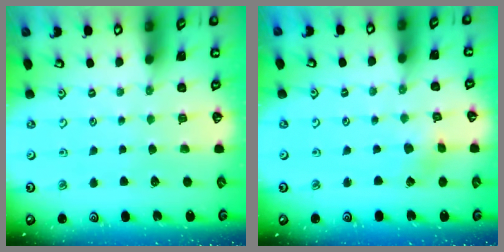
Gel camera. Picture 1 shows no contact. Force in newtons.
{"total": 1.9, "press": 1.9, "slide": 0.1}